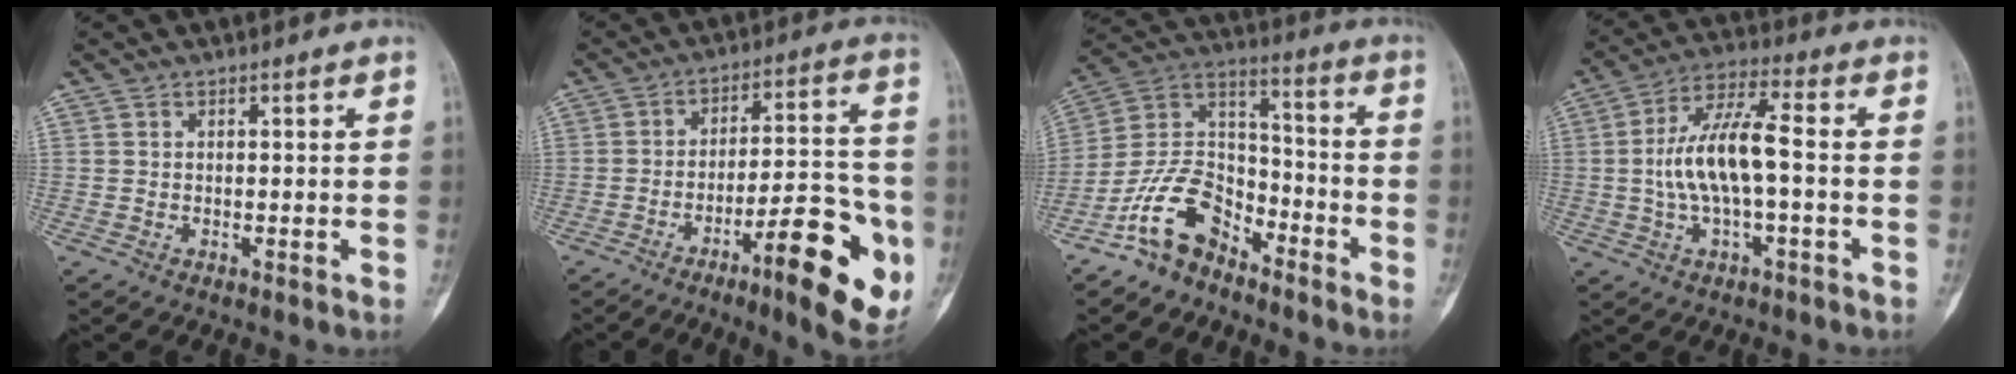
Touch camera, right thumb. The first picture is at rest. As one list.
[{"total": 18.2, "force": [-7.4, 4.9, 15.9], "torque": [-0.197, 0.035, -0.103]}, {"total": 13.0, "force": [-8.8, 7.4, 6.0], "torque": [-0.101, 0.087, -0.180]}, {"total": 12.0, "force": [-0.7, 4.0, 11.3], "torque": [-0.229, 0.035, -0.017]}]